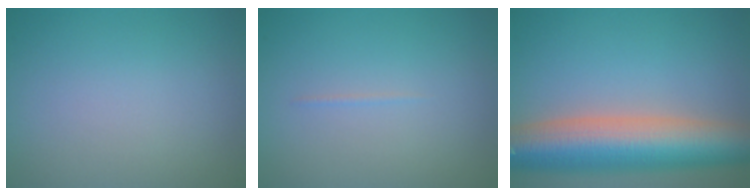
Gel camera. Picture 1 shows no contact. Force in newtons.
{"total": 0.7, "press": 0.7, "slide": 0.2}
{"total": 11.3, "press": 11.3, "slide": 0.7}